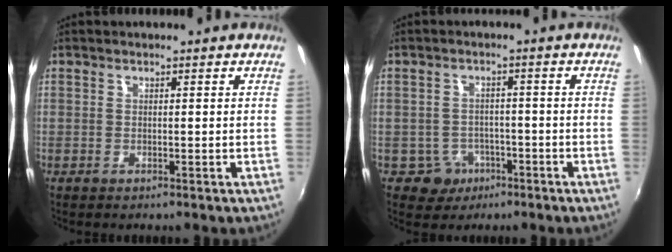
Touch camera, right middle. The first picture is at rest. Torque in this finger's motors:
{"motor_torque": [0.21, -0.08, -0.03, -0.02]}